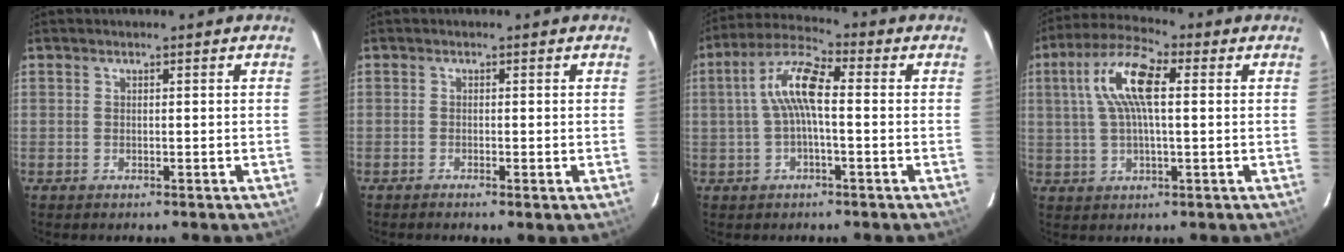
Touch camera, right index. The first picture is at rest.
{"total": 0.8, "force": [-0.4, 0.1, 0.7], "torque": [-0.014, -0.002, -0.009]}
{"total": 8.8, "force": [0.2, 2.4, 8.5], "torque": [-0.176, 0.023, 0.000]}
{"total": 11.1, "force": [2.6, 3.5, 10.2], "torque": [-0.204, 0.023, 0.045]}